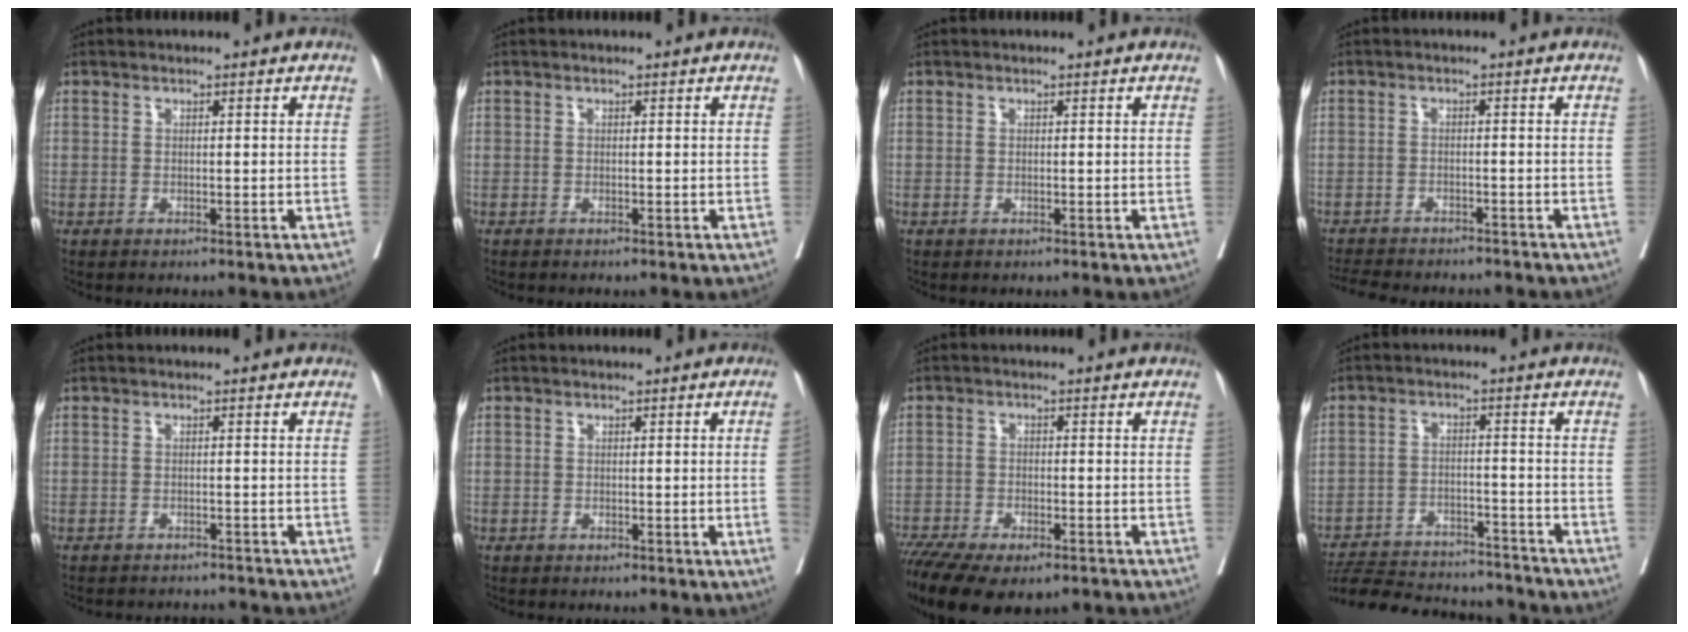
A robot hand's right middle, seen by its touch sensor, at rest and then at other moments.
{"total": 0.0}
{"total": 0.0}
{"total": 11.5, "force": [-10.4, 2.8, 4.1], "torque": [-0.075, -0.007, -0.137]}
{"total": 5.9, "force": [-5.7, 1.1, 0.7], "torque": [-0.004, 0.001, -0.072]}
{"total": 1.2, "force": [-0.4, 0.2, 1.1], "torque": [-0.021, 0.003, -0.007]}
{"total": 14.1, "force": [-10.2, 5.3, 8.1], "torque": [-0.172, -0.015, -0.157]}
{"total": 16.3, "force": [-15.1, 4.7, 3.9], "torque": [-0.072, 0.006, -0.214]}